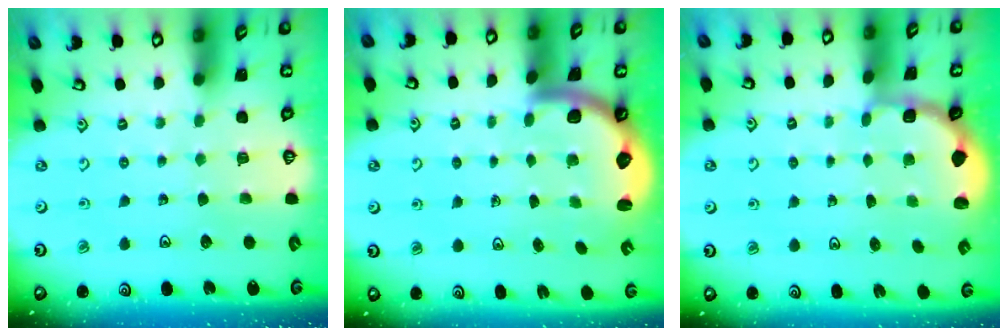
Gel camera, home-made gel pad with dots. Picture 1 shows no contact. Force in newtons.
{"total": 2.8, "press": 2.8, "slide": 0.5}
{"total": 1.8, "press": 1.6, "slide": 0.8}